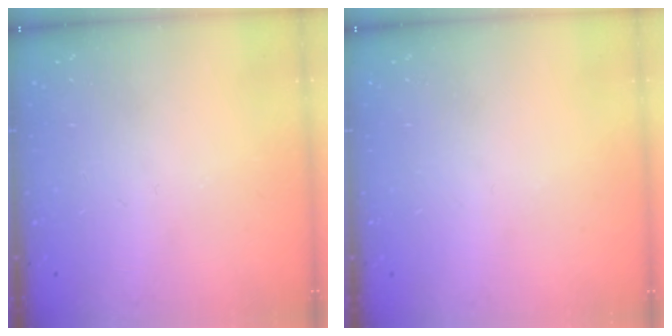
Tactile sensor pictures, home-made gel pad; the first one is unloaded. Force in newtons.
{"total": 0.0}